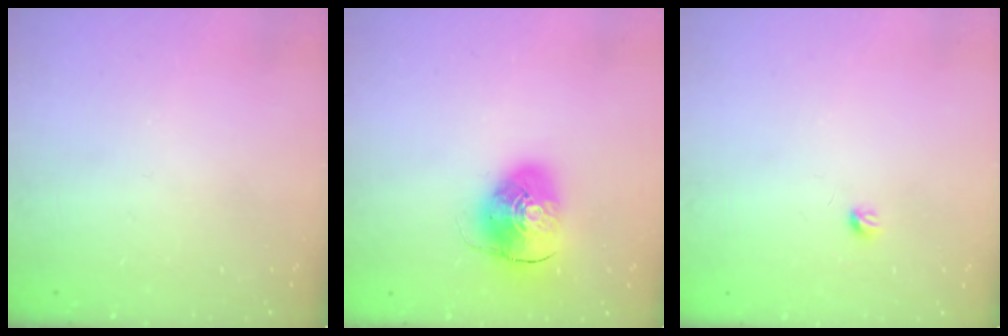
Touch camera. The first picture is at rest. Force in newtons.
{"total": 9.7, "press": 9.6, "slide": 1.4}
{"total": 3.2, "press": 3.1, "slide": 0.5}